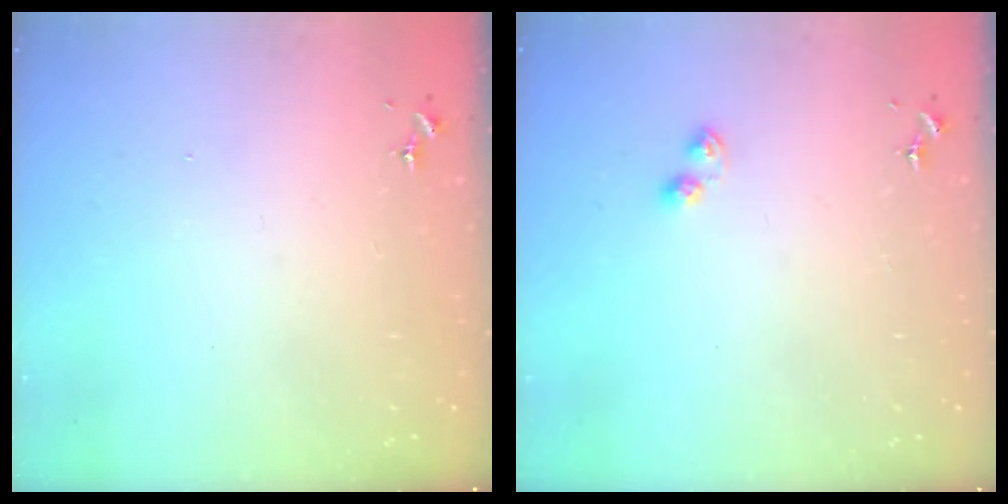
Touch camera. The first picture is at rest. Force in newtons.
{"total": 3.7, "press": 3.7, "slide": 0.4}